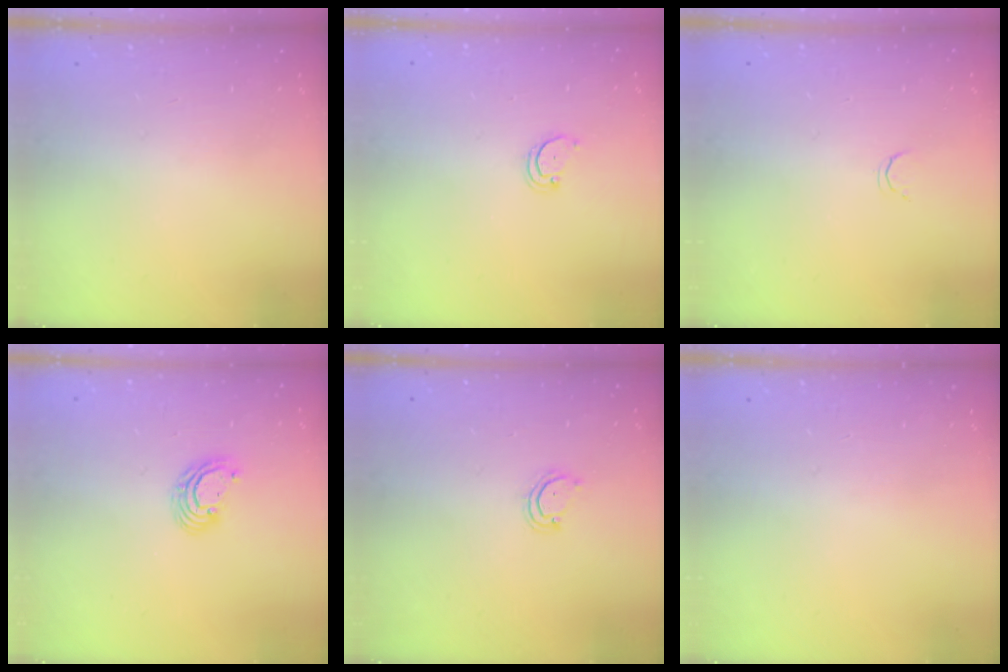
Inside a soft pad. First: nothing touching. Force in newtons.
{"total": 2.7, "press": 2.7, "slide": 0.3}
{"total": 2.1, "press": 2.1, "slide": 0.4}
{"total": 5.2, "press": 5.2, "slide": 0.3}
{"total": 3.6, "press": 3.6, "slide": 0.3}
{"total": 0.0}